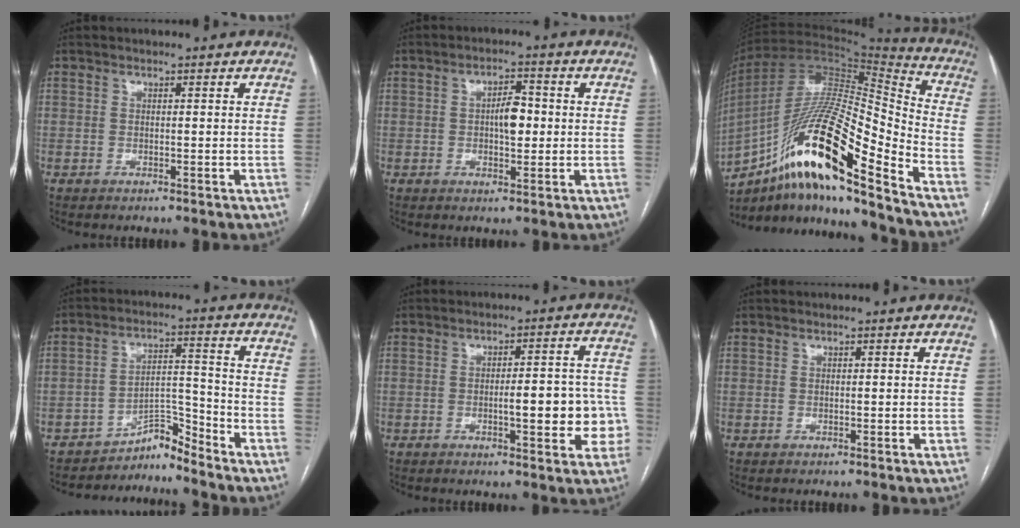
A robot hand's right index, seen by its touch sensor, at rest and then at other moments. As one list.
[{"total": 4.5, "force": [0.0, 1.7, 4.1], "torque": [-0.069, 0.008, 0.002]}, {"total": 22.9, "force": [-13.2, 2.4, 18.6], "torque": [-0.335, -0.004, -0.232]}, {"total": 4.9, "force": [-4.9, -0.2, -0.5], "torque": [0.018, 0.030, -0.078]}, {"total": 8.6, "force": [-1.9, 2.4, 8.0], "torque": [-0.096, 0.021, -0.020]}, {"total": 0.0}]